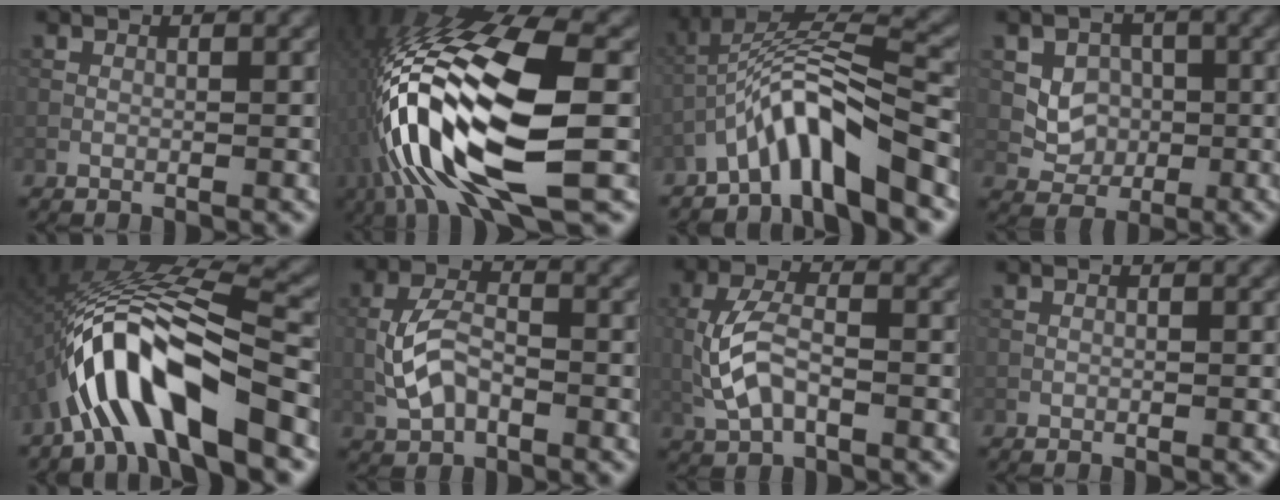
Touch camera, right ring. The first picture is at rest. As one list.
[{"total": 15.6, "force": [-3.7, 5.4, 14.2], "torque": [-0.301, 0.004, -0.061]}, {"total": 7.1, "force": [-4.5, 1.5, 5.2], "torque": [-0.093, 0.016, -0.083]}, {"total": 3.5, "force": [0.7, 3.1, 1.5], "torque": [-0.022, -0.003, 0.021]}, {"total": 11.1, "force": [-5.0, 3.0, 9.5], "torque": [-0.176, 0.021, -0.086]}, {"total": 3.6, "force": [-1.0, 2.1, 2.8], "torque": [-0.062, 0.006, -0.021]}, {"total": 4.3, "force": [-1.1, 2.2, 3.6], "torque": [-0.085, 0.005, -0.023]}, {"total": 0.0}]